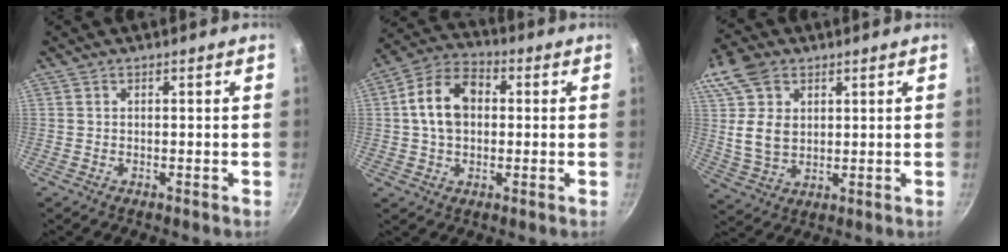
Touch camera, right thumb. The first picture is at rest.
{"total": 11.4, "force": [1.1, 8.0, 8.0], "torque": [-0.119, 0.025, 0.005]}
{"total": 12.0, "force": [3.8, 8.5, 7.5], "torque": [-0.128, -0.015, 0.074]}